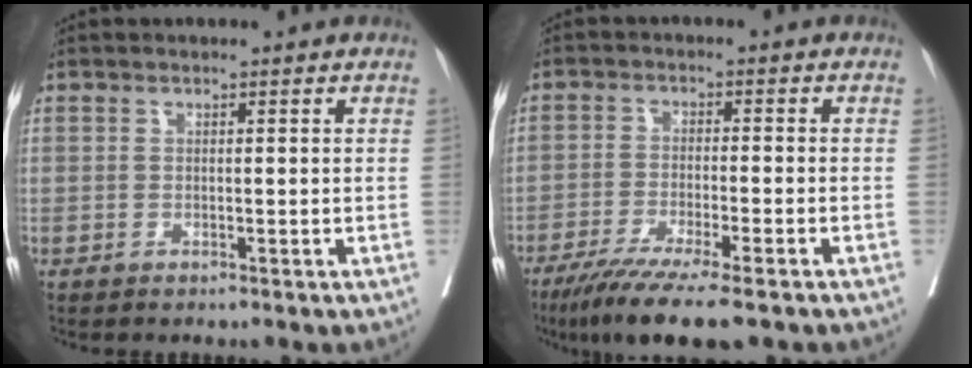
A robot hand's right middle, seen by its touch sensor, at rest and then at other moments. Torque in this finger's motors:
{"motor_torque": [1.07, -1.07, 0.21, 0.05]}